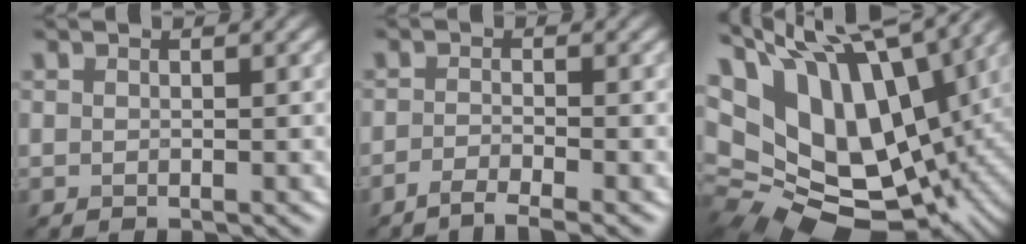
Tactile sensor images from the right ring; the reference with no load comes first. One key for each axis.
{"total": 2.2, "fx": -1.7, "fy": 0.3, "fz": 1.3, "tx": -0.026, "ty": -0.006, "tz": -0.038}
{"total": 19.8, "fx": 6.1, "fy": 12.2, "fz": 14.3, "tx": -0.258, "ty": 0.023, "tz": 0.137}